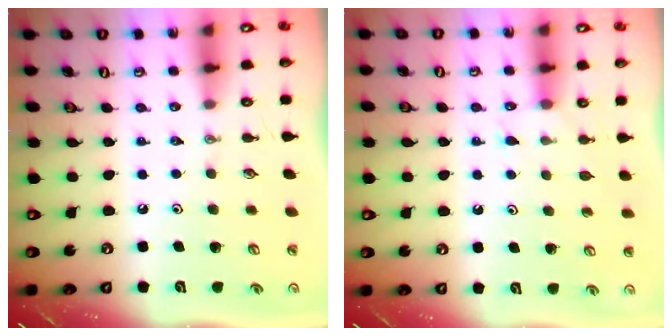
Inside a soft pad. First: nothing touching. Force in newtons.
{"total": 3.9, "press": 3.9, "slide": 0.6}